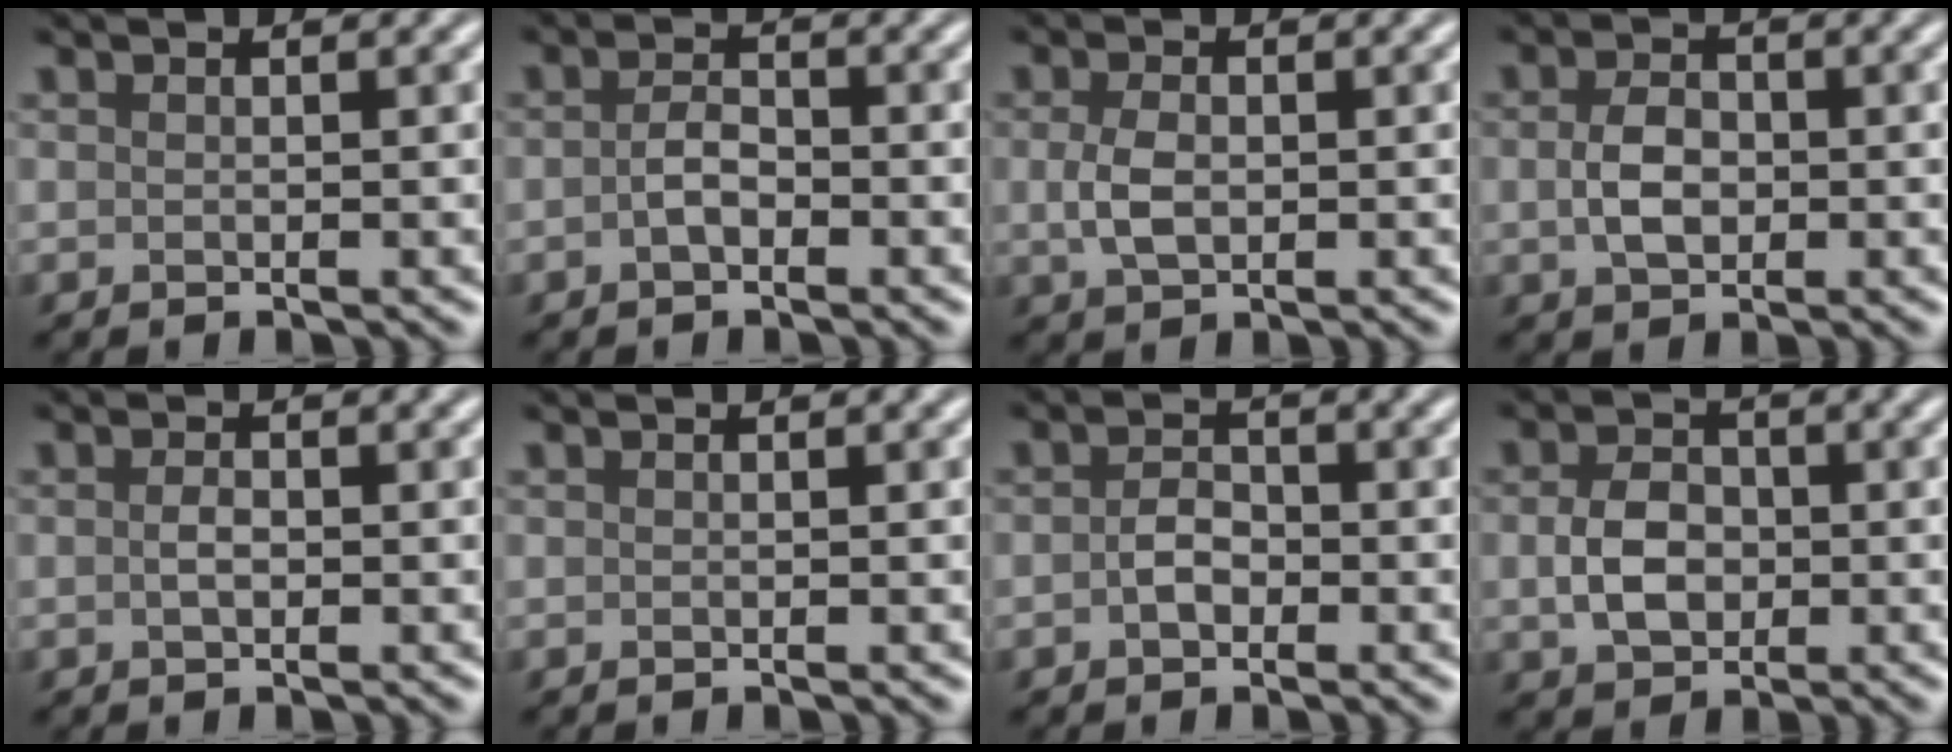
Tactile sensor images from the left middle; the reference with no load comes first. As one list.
[{"total": 1.7, "force": [-0.6, 0.9, 1.3], "torque": [-0.027, 0.004, -0.016]}, {"total": 2.6, "force": [0.0, 1.7, 2.0], "torque": [-0.048, -0.001, 0.001]}, {"total": 3.2, "force": [-0.1, 2.2, 2.3], "torque": [-0.049, -0.001, -0.005]}, {"total": 1.1, "force": [-0.1, 0.6, 1.0], "torque": [-0.021, 0.000, -0.004]}, {"total": 0.0}, {"total": 1.9, "force": [-0.5, 1.4, 1.3], "torque": [-0.026, 0.003, -0.014]}, {"total": 3.9, "force": [-0.2, 2.9, 2.6], "torque": [-0.054, -0.001, -0.009]}]